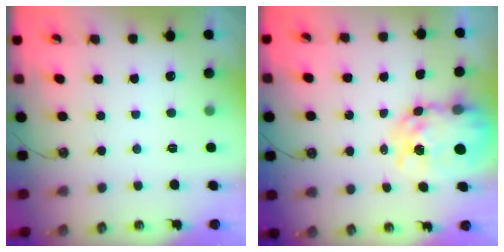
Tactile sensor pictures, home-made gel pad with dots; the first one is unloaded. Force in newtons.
{"total": 10.6, "press": 10.5, "slide": 0.9}